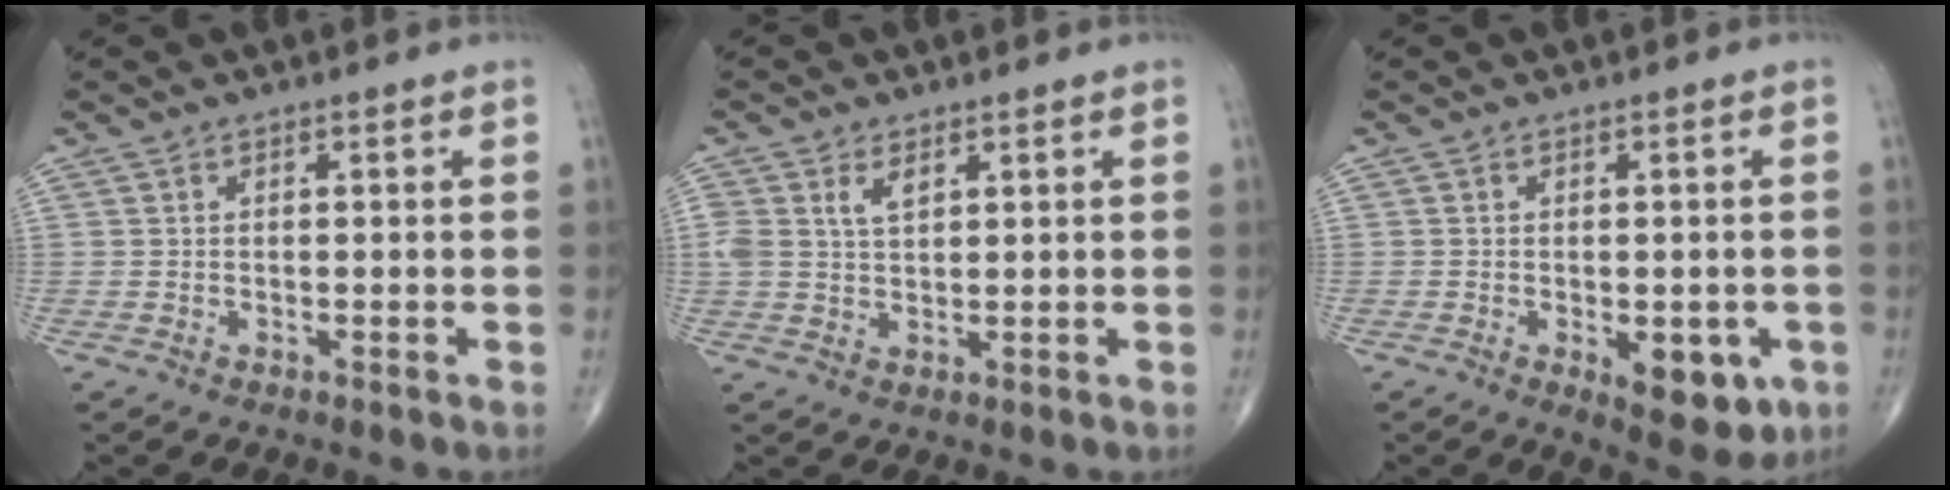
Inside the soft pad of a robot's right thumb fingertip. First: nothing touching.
{"total": 4.0, "force": [1.7, 2.3, 2.8], "torque": [-0.052, 0.001, 0.039]}
{"total": 8.1, "force": [-2.6, 3.8, 6.6], "torque": [-0.062, -0.005, -0.024]}